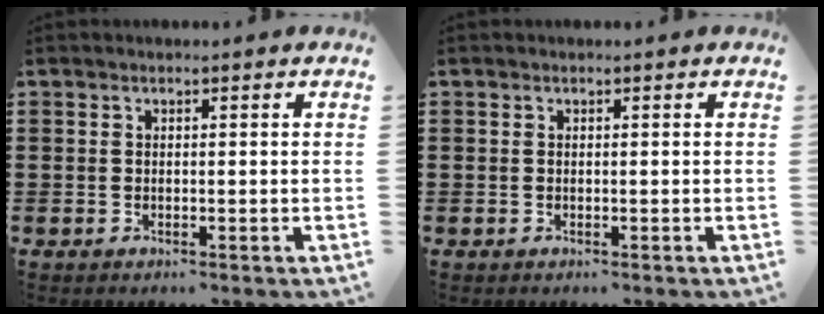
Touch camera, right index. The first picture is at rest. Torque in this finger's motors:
{"motor_torque": [0.00, 0.00, 0.00, 0.00]}